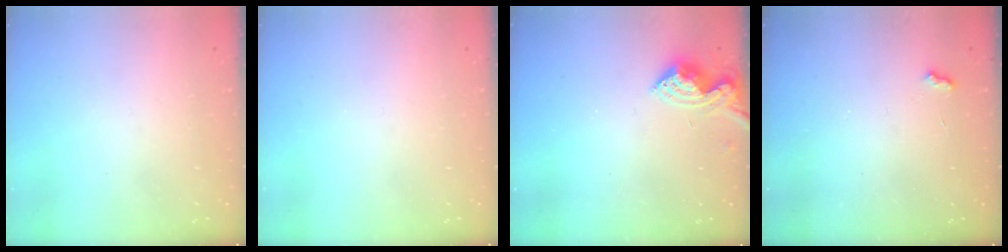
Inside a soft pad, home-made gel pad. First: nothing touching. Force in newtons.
{"total": 0.0}
{"total": 8.3, "press": 8.3, "slide": 0.2}
{"total": 2.8, "press": 2.7, "slide": 0.5}